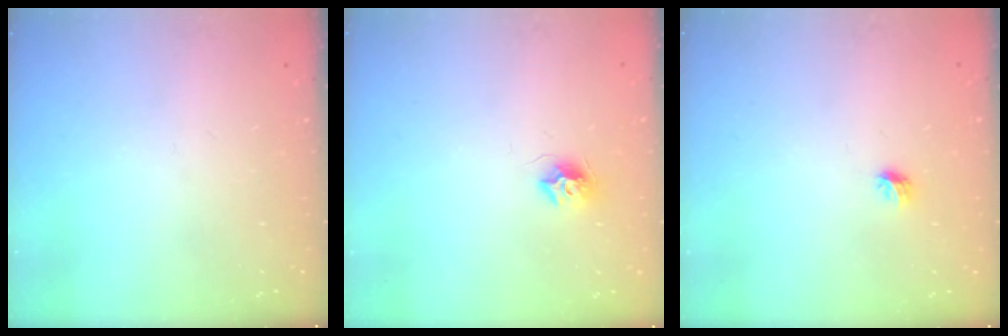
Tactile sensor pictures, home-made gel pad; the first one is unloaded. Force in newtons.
{"total": 7.4, "press": 7.4, "slide": 0.0}
{"total": 4.2, "press": 4.1, "slide": 1.0}